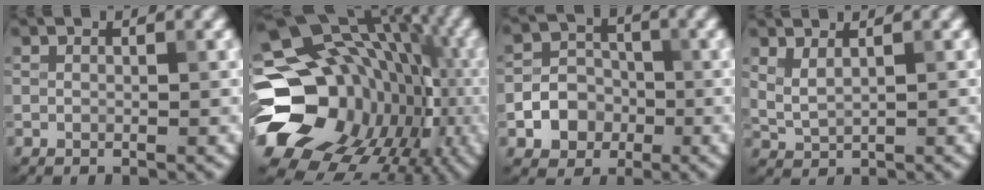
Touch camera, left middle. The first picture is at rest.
{"total": 19.5, "force": [-2.9, 16.4, 10.1], "torque": [-0.146, -0.018, -0.040]}
{"total": 4.0, "force": [-1.3, 3.4, 1.6], "torque": [-0.006, 0.003, -0.032]}
{"total": 1.7, "force": [1.2, 0.6, 1.1], "torque": [-0.027, -0.003, 0.030]}